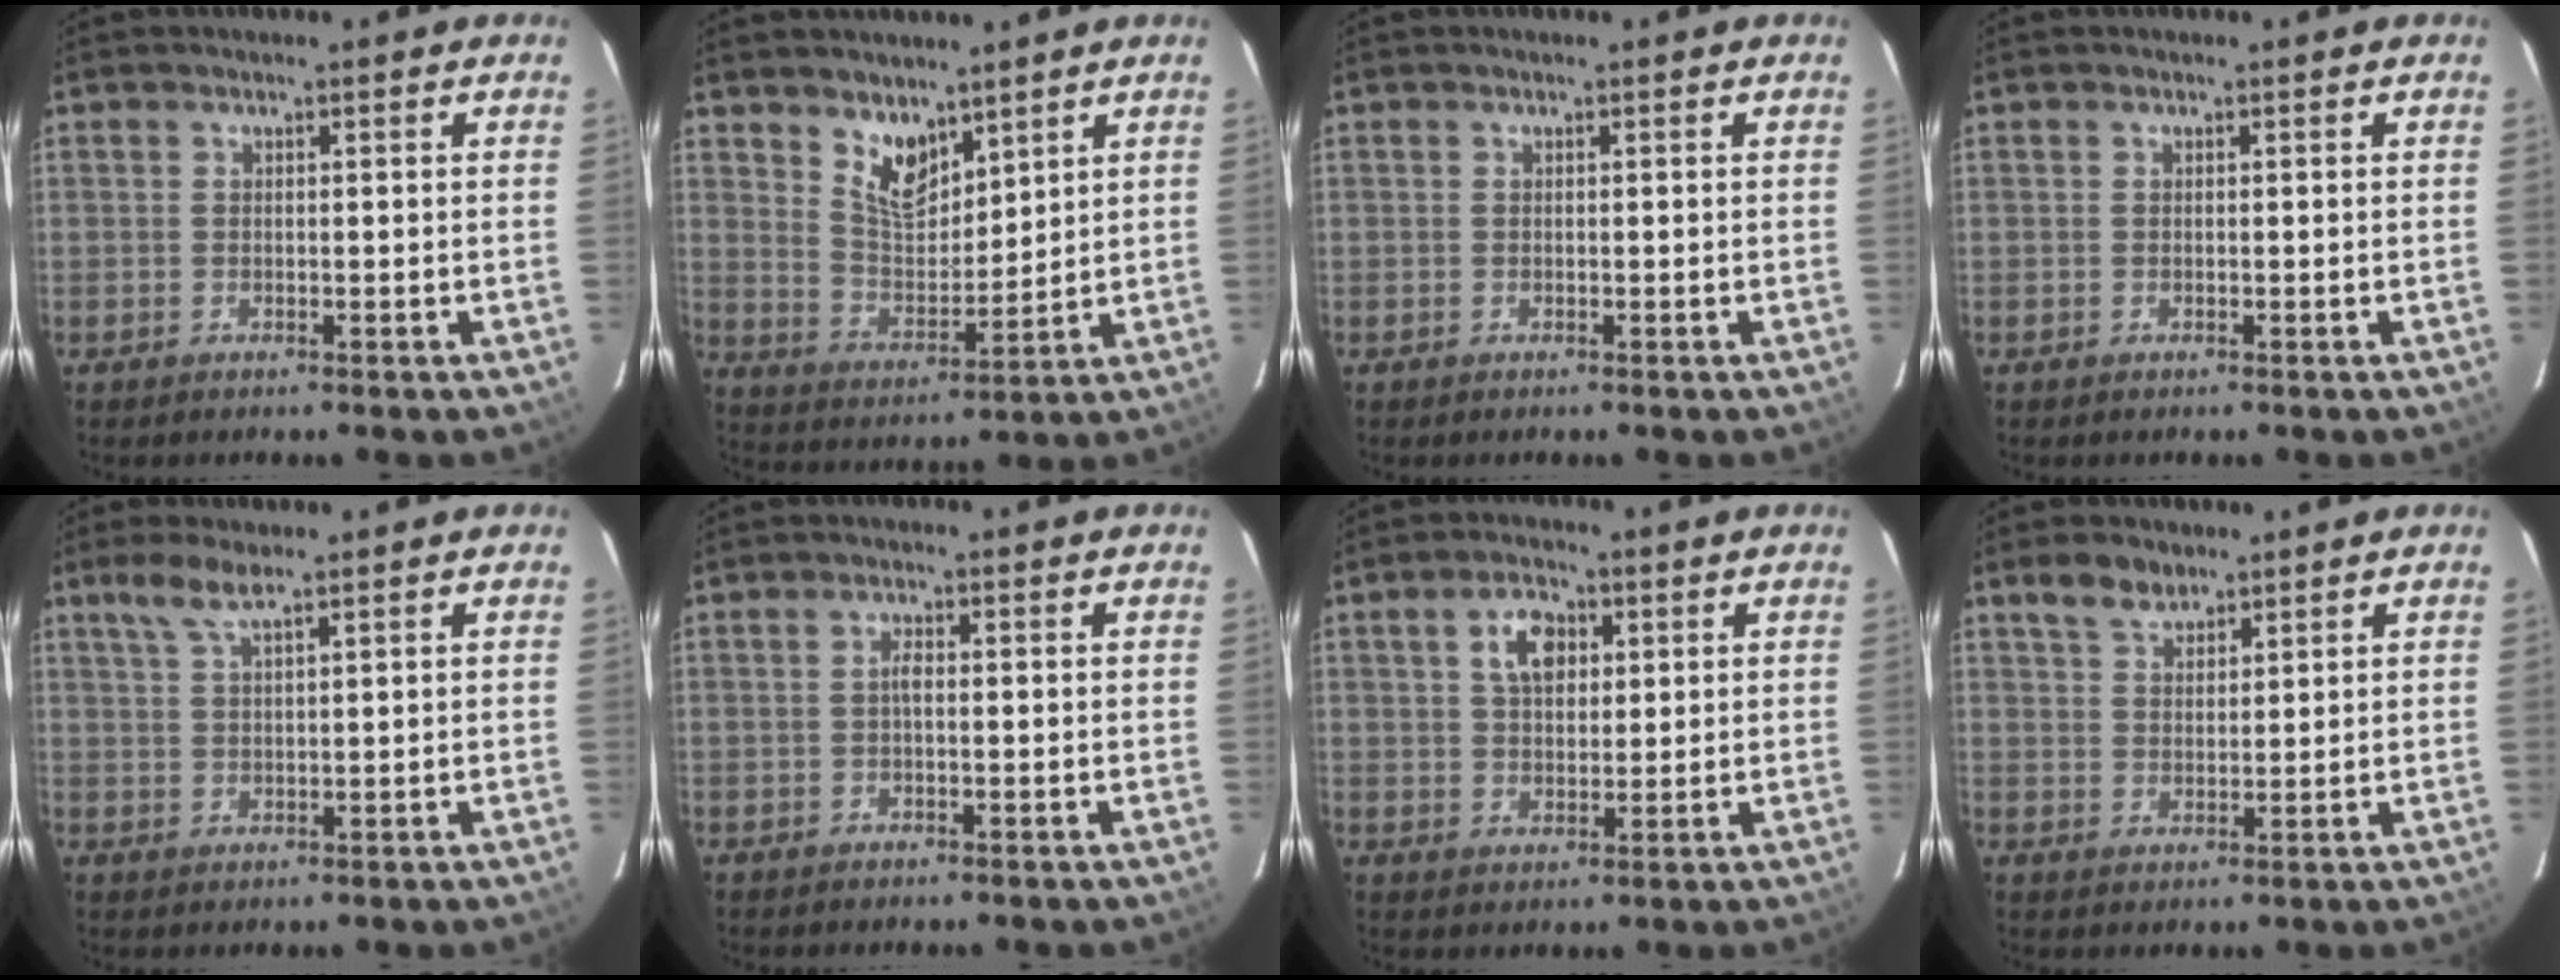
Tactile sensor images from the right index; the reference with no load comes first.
{"total": 7.8, "force": [5.5, 3.8, 4.0], "torque": [-0.062, -0.003, 0.109]}
{"total": 0.0}
{"total": 0.0}
{"total": 4.0, "force": [2.9, 0.6, 2.8], "torque": [-0.057, 0.007, 0.058]}
{"total": 1.3, "force": [-0.1, 0.5, 1.2], "torque": [-0.024, 0.006, -0.005]}
{"total": 6.1, "force": [2.1, 3.8, 4.2], "torque": [-0.073, 0.018, 0.040]}
{"total": 4.7, "force": [3.4, 2.4, 2.1], "torque": [-0.035, 0.011, 0.064]}